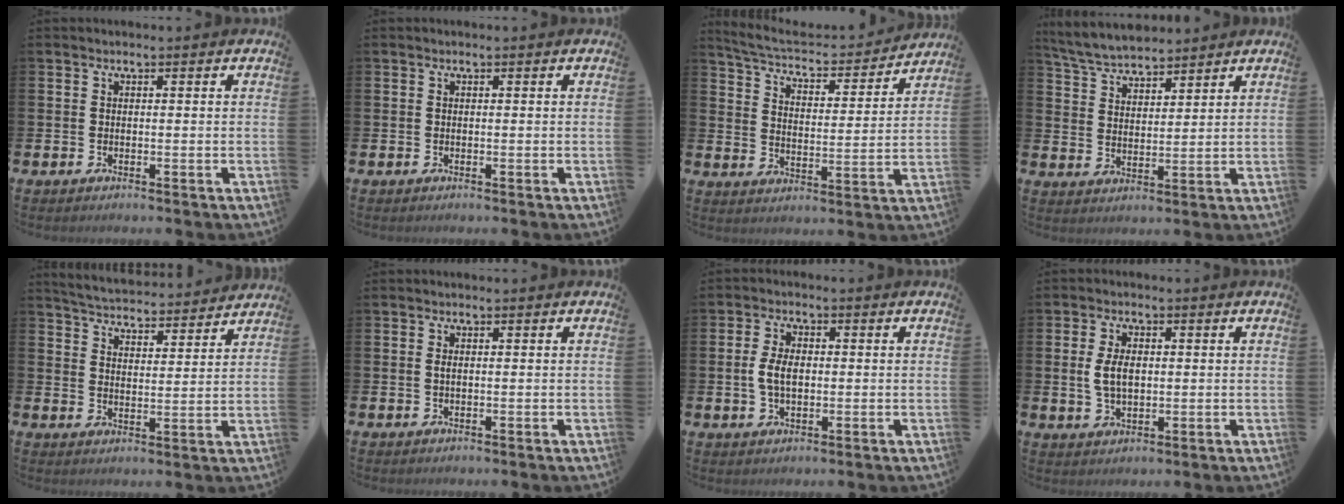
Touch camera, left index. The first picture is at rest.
{"total": 0.0}
{"total": 5.9, "force": [5.4, 1.3, 1.7], "torque": [-0.062, -0.041, 0.087]}
{"total": 5.5, "force": [5.3, 1.0, 0.9], "torque": [-0.043, -0.022, 0.098]}
{"total": 5.0, "force": [4.9, 0.5, 0.1], "torque": [-0.017, -0.043, 0.083]}
{"total": 0.6, "force": [0.2, 0.2, 0.6], "torque": [-0.004, -0.001, 0.001]}
{"total": 3.9, "force": [0.1, 2.3, 3.2], "torque": [-0.063, 0.005, -0.003]}
{"total": 4.2, "force": [0.7, 2.5, 3.3], "torque": [-0.054, 0.005, 0.008]}